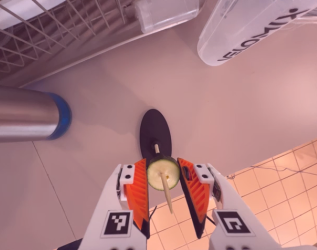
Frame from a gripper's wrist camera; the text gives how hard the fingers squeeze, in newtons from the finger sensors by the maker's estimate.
{"total": 8.9, "left": 8.8, "right": 8.9}